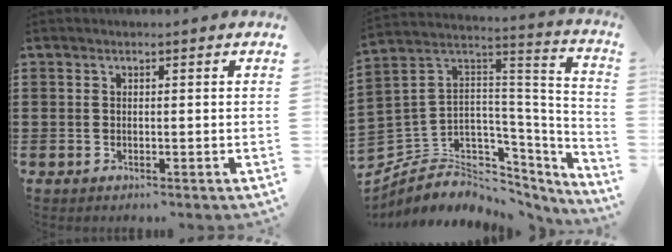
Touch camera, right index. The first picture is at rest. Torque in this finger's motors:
{"motor_torque": [0.03, -0.01, -1.05, -0.21]}